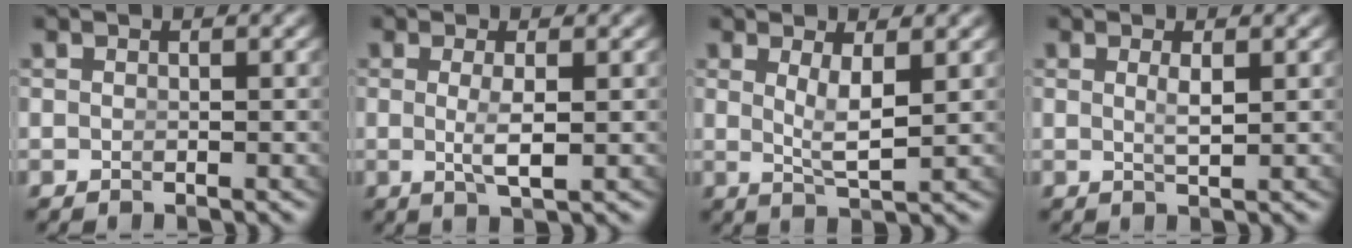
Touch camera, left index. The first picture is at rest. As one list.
[{"total": 2.5, "force": [-0.1, -0.3, 2.4], "torque": [-0.048, -0.016, 0.009]}, {"total": 2.8, "force": [0.7, -0.3, 2.7], "torque": [-0.052, -0.022, 0.027]}, {"total": 1.5, "force": [0.4, -0.5, 1.3], "torque": [-0.025, -0.014, 0.017]}]